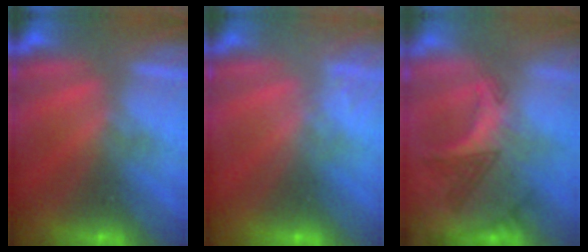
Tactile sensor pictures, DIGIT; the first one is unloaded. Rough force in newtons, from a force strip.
{"total": 1.6}
{"total": 3.0}